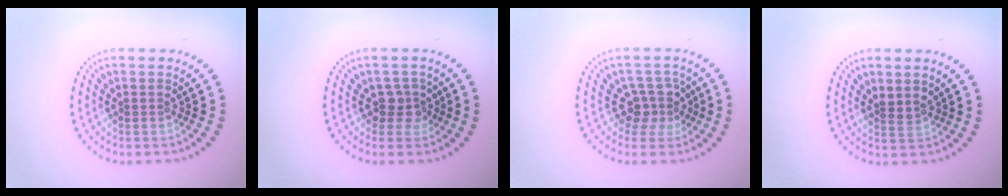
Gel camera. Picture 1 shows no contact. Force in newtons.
{"total": 1.9, "press": 1.5, "slide": 1.2}
{"total": 2.7, "press": 2.2, "slide": 1.6}
{"total": 1.5, "press": 1.1, "slide": 1.0}